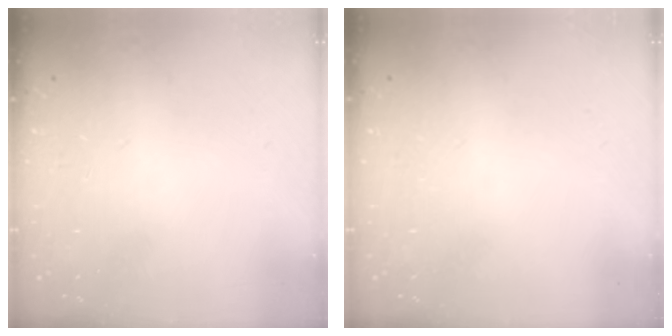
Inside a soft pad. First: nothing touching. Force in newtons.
{"total": 0.0}